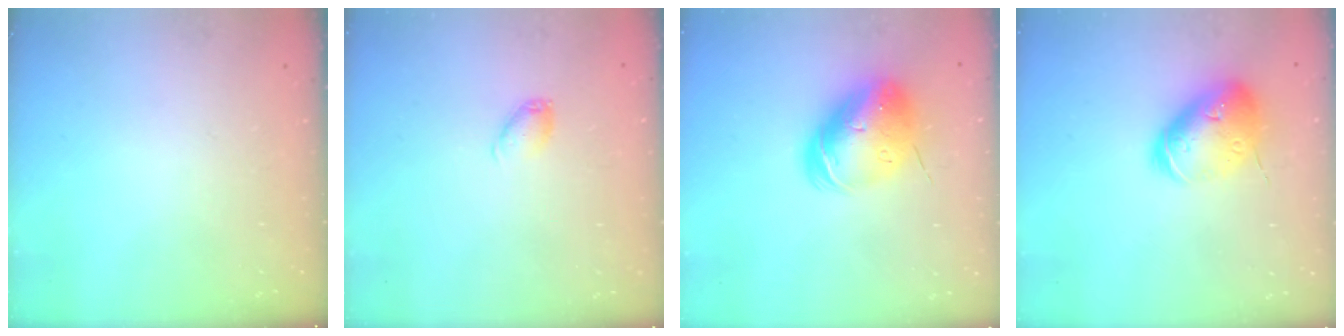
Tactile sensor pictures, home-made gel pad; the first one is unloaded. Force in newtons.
{"total": 5.7, "press": 5.6, "slide": 0.8}
{"total": 14.5, "press": 14.3, "slide": 2.4}
{"total": 17.8, "press": 17.5, "slide": 2.9}